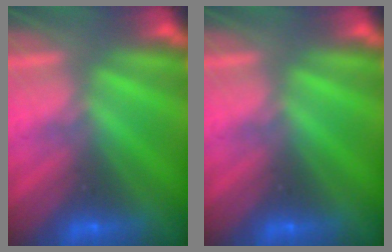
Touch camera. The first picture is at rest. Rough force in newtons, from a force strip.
{"total": 0.0}